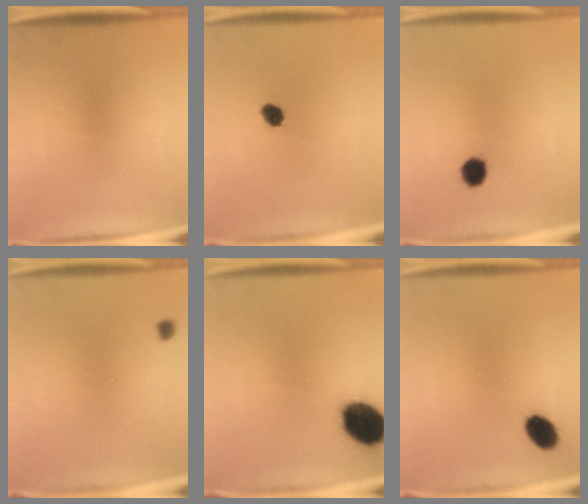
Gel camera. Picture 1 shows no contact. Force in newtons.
{"total": 2.8}
{"total": 3.9}
{"total": 1.0}
{"total": 13.6}
{"total": 5.8}